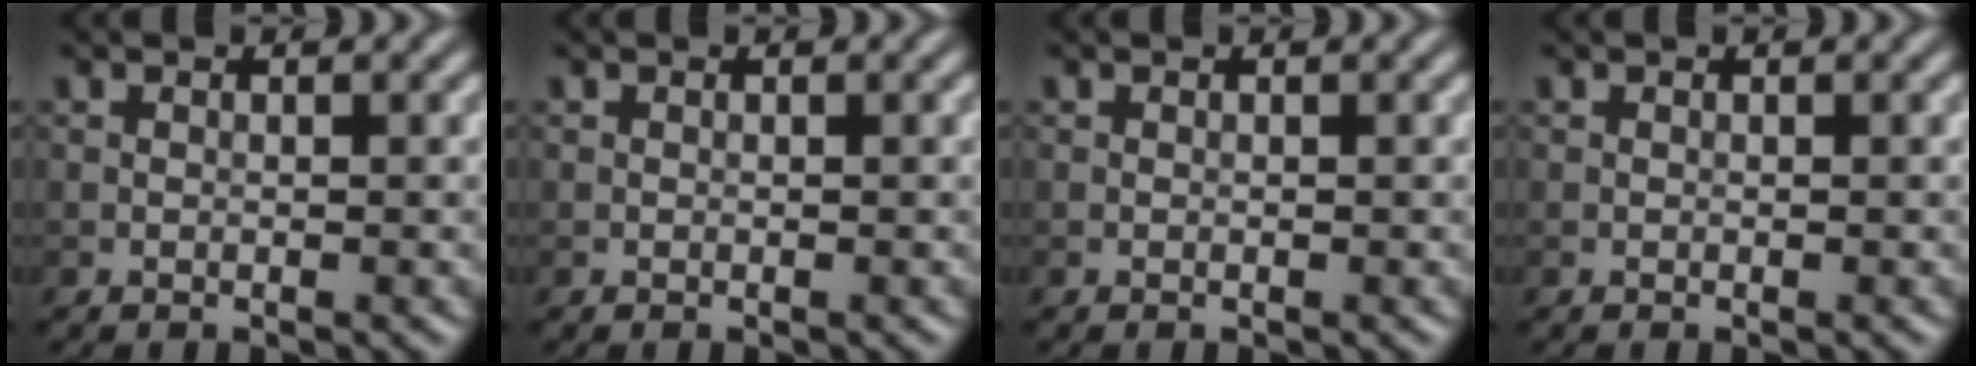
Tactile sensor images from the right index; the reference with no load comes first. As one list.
[{"total": 0.0}, {"total": 0.0}, {"total": 0.0}]